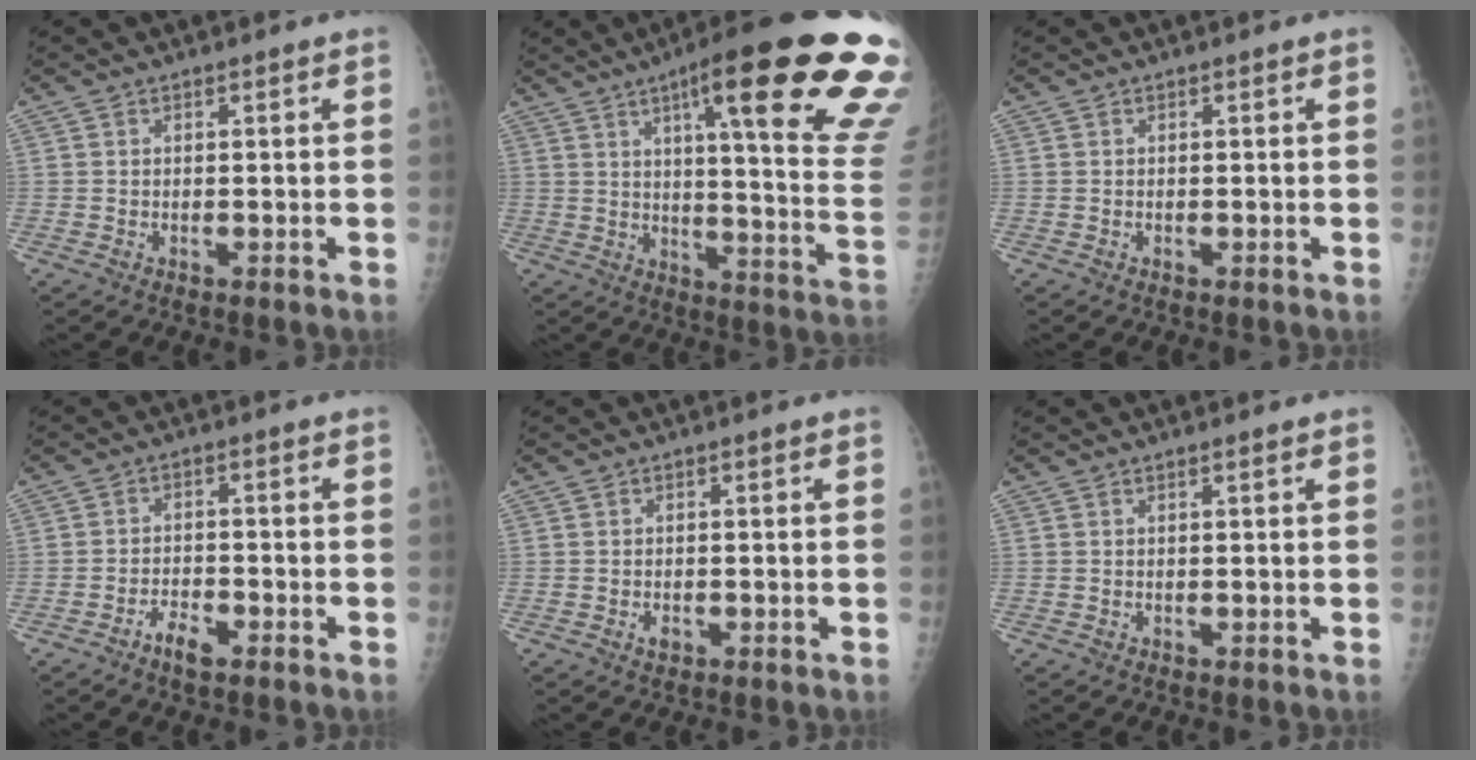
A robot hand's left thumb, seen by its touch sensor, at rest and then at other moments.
{"total": 28.9, "force": [16.2, 4.2, 23.6], "torque": [-0.253, -0.055, 0.219]}
{"total": 0.0}
{"total": 3.6, "force": [-2.5, 1.4, 2.1], "torque": [-0.038, 0.016, -0.045]}
{"total": 1.3, "force": [-0.5, 1.0, 0.8], "torque": [-0.008, 0.001, -0.006]}
{"total": 0.6, "force": [0.4, 0.0, 0.4], "torque": [-0.007, 0.001, 0.005]}